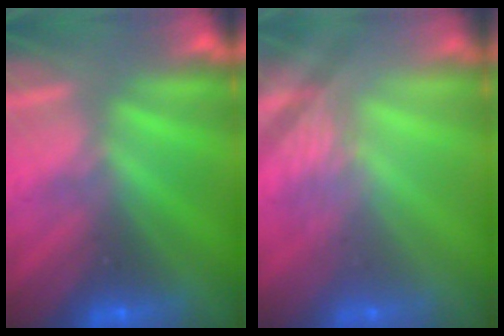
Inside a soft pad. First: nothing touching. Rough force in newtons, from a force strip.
{"total": 2.3}